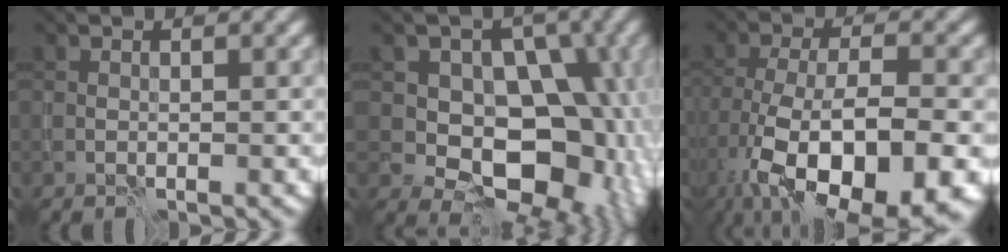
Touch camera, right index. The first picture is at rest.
{"total": 11.6, "force": [-0.8, 8.7, 7.6], "torque": [-0.050, 0.002, -0.027]}
{"total": 14.3, "force": [-7.5, 5.9, 10.7], "torque": [-0.195, -0.032, -0.115]}